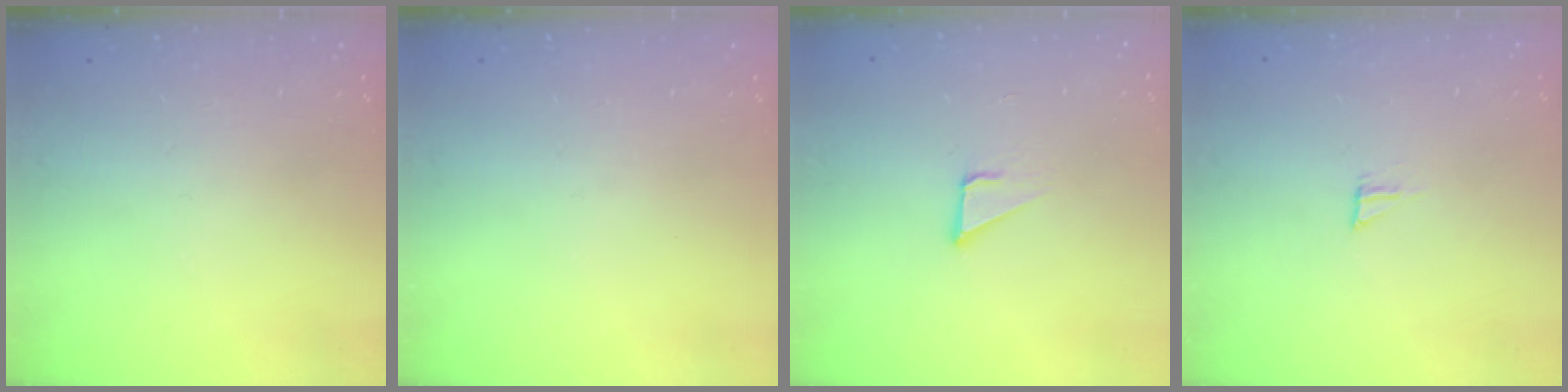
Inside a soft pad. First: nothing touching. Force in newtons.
{"total": 0.0}
{"total": 2.1, "press": 2.1, "slide": 0.0}
{"total": 5.1, "press": 5.1, "slide": 0.4}